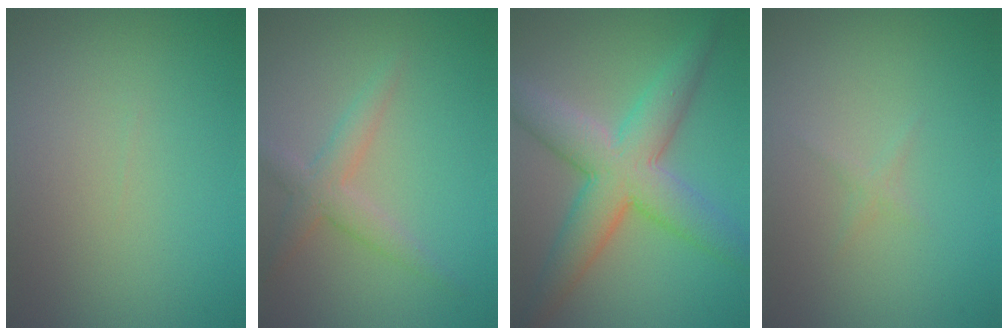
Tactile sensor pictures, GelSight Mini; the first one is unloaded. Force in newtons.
{"total": 2.7, "press": 2.7, "slide": 0.1}
{"total": 7.8, "press": 7.8, "slide": 0.3}
{"total": 0.6, "press": 0.6, "slide": 0.0}